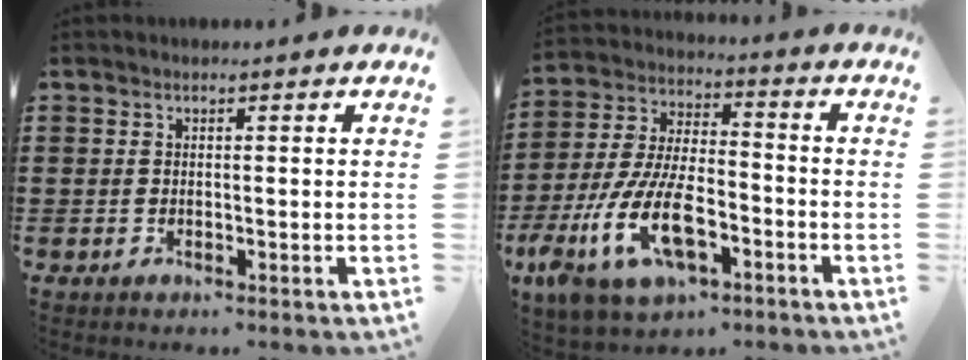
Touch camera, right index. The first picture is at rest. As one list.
[{"total": 13.2, "force": [-5.7, 6.1, 10.3], "torque": [-0.239, -0.001, -0.109]}]